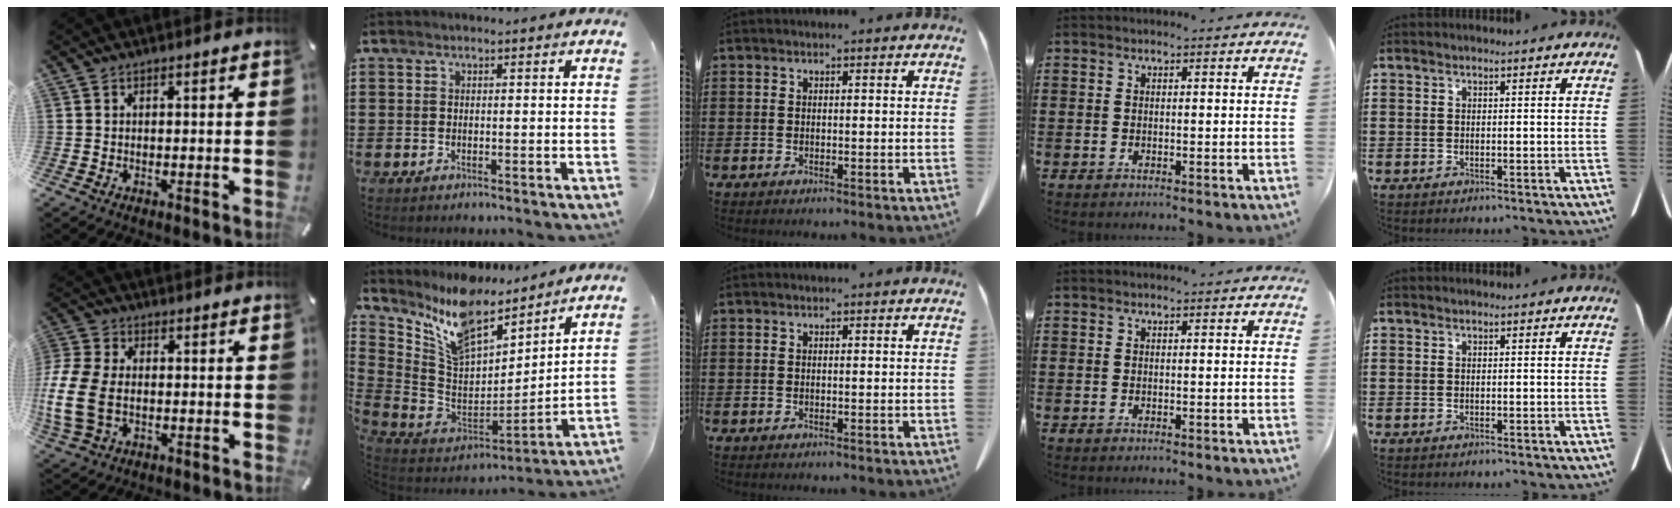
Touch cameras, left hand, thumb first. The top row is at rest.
{"thumb": {"total": 11.8, "force": [-1.5, 8.1, 8.4], "torque": [-0.197, -0.001, -0.025]}, "index": {"total": 11.0, "force": [9.1, 3.2, 5.3], "torque": [-0.145, -0.061, 0.162]}}